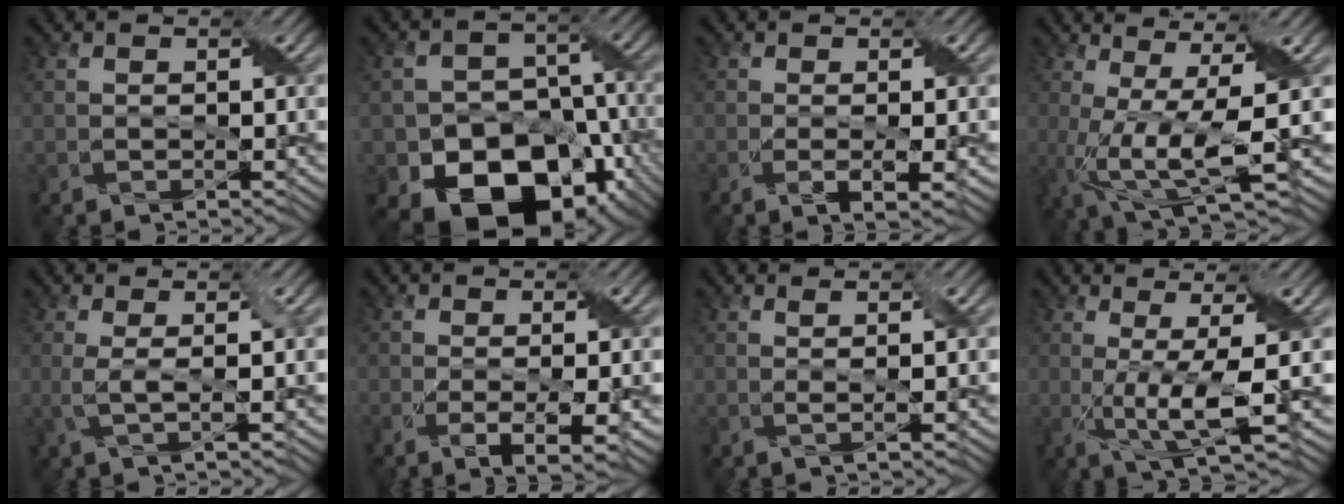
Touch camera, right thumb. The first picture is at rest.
{"total": 16.2, "force": [-8.0, 11.5, 8.1], "torque": [-0.123, -0.029, -0.128]}
{"total": 2.8, "force": [-0.5, 0.6, 2.7], "torque": [-0.053, -0.003, -0.008]}
{"total": 10.8, "force": [-1.3, 3.1, 10.3], "torque": [-0.215, -0.003, -0.009]}
{"total": 2.9, "force": [0.2, 0.6, 2.8], "torque": [-0.056, -0.001, 0.004]}
{"total": 3.6, "force": [-0.7, 0.8, 3.4], "torque": [-0.067, -0.005, -0.010]}
{"total": 1.5, "force": [0.4, 0.2, 1.4], "torque": [-0.031, -0.003, 0.002]}
{"total": 7.1, "force": [-0.4, 1.1, 7.0], "torque": [-0.138, 0.003, 0.000]}